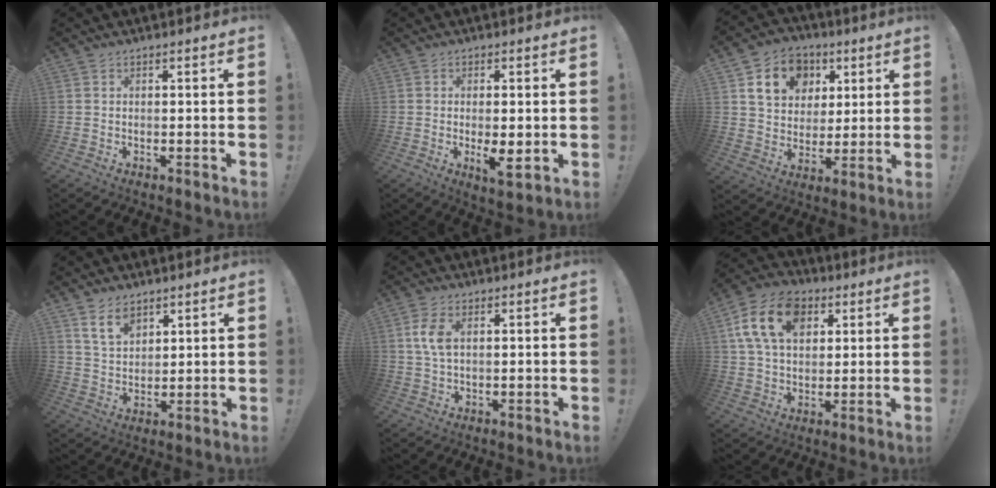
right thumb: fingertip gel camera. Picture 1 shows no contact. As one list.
[{"total": 6.3, "force": [-0.9, 1.8, 6.0], "torque": [-0.093, -0.012, -0.013]}, {"total": 15.2, "force": [6.2, 12.1, 6.7], "torque": [-0.097, -0.017, 0.126]}, {"total": 8.0, "force": [5.3, 4.5, 3.8], "torque": [-0.062, -0.026, 0.102]}, {"total": 6.3, "force": [1.4, 3.6, 4.9], "torque": [-0.096, -0.002, 0.023]}, {"total": 17.2, "force": [6.4, 11.9, 10.6], "torque": [-0.173, -0.014, 0.122]}]